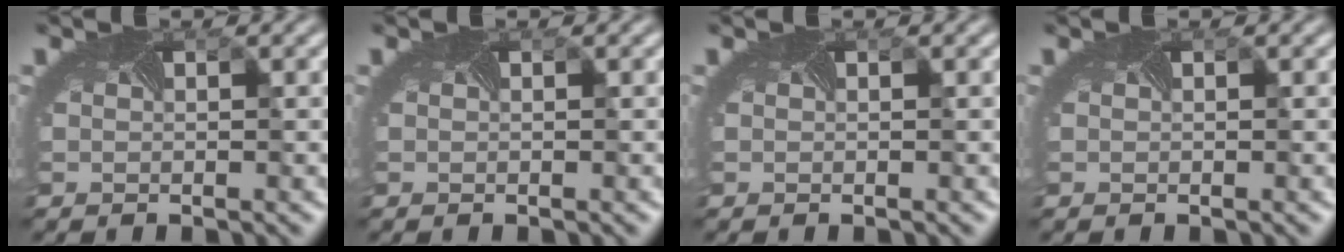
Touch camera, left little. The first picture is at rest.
{"total": 0.0}
{"total": 0.0}
{"total": 0.0}